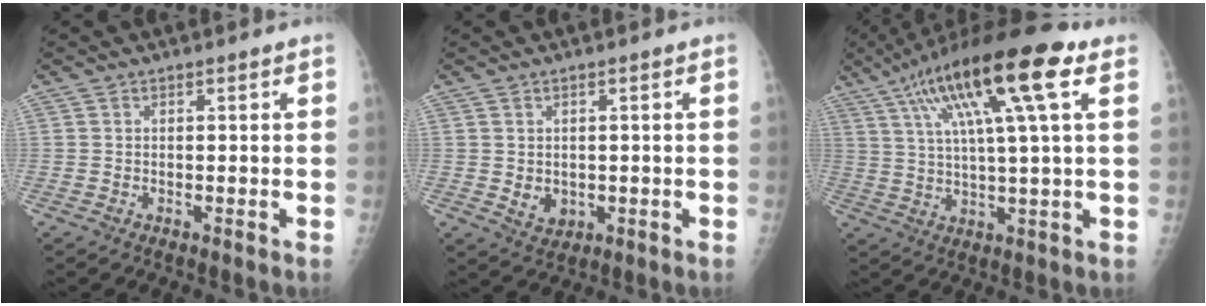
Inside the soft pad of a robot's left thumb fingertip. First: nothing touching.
{"total": 3.8, "force": [-0.4, 3.1, 2.1], "torque": [-0.019, -0.002, 0.007]}
{"total": 19.6, "force": [8.3, 3.5, 17.4], "torque": [-0.302, 0.008, 0.135]}